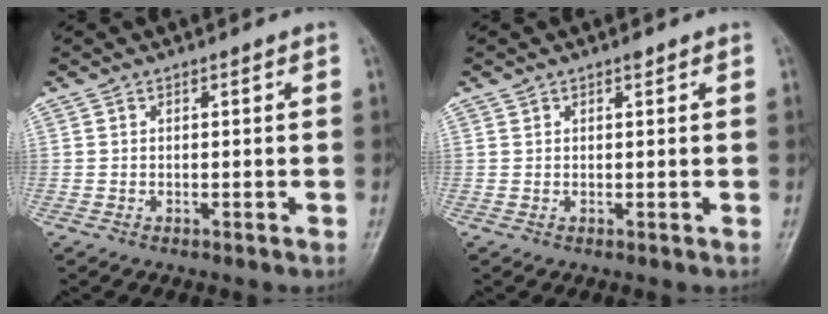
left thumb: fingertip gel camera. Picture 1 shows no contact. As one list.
[{"total": 0.9, "force": [0.7, 0.4, 0.4], "torque": [-0.001, -0.003, 0.009]}]